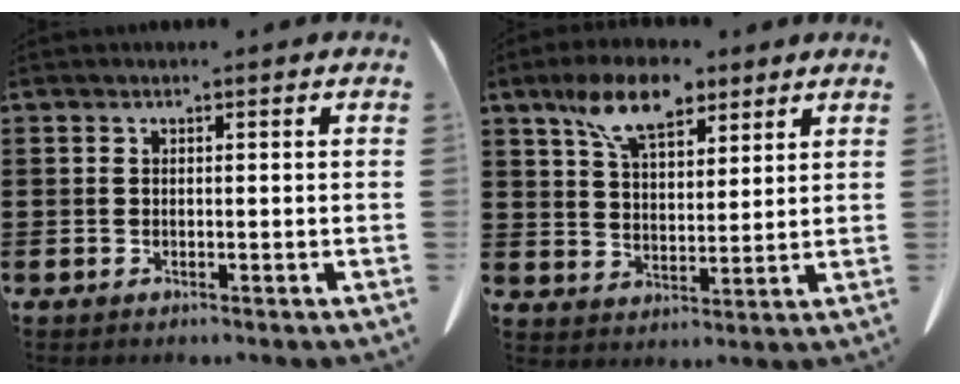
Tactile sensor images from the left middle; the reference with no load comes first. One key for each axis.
{"total": 9.6, "fx": 6.5, "fy": 4.2, "fz": 5.7, "tx": -0.115, "ty": -0.006, "tz": 0.117}